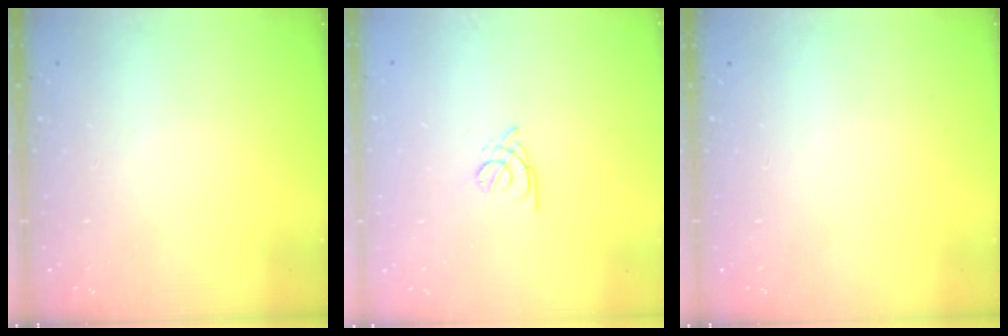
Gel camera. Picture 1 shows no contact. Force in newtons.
{"total": 2.5, "press": 2.5, "slide": 0.7}
{"total": 0.0}